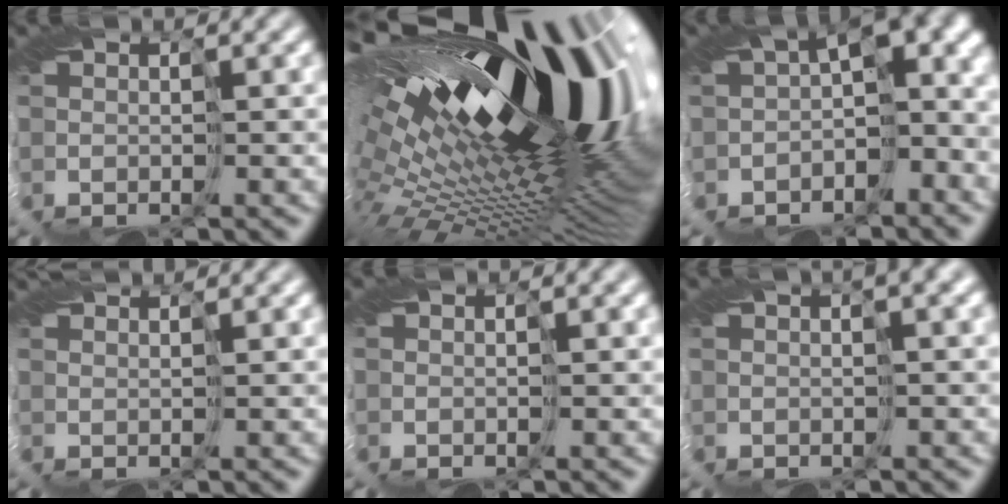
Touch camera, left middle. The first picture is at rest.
{"total": 21.7, "force": [5.6, 8.6, 19.1], "torque": [-0.331, 0.000, 0.092]}
{"total": 9.6, "force": [-1.7, 5.5, 7.7], "torque": [-0.106, -0.008, -0.019]}
{"total": 2.5, "force": [2.4, 0.1, 0.8], "torque": [-0.016, 0.005, 0.028]}
{"total": 0.8, "force": [0.5, -0.1, 0.7], "torque": [-0.010, 0.003, 0.006]}
{"total": 4.2, "force": [2.3, 1.2, 3.4], "torque": [-0.039, 0.019, 0.019]}